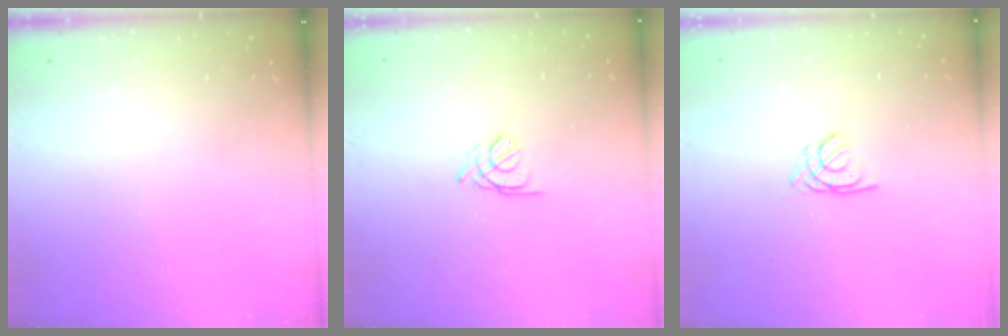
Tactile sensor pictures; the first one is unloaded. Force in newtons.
{"total": 3.8, "press": 3.8, "slide": 0.6}
{"total": 1.8, "press": 1.8, "slide": 0.3}